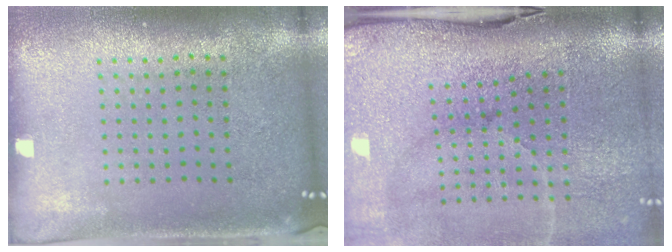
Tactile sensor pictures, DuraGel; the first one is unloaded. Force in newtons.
{"total": 5.0, "press": 3.9, "slide": 3.2}